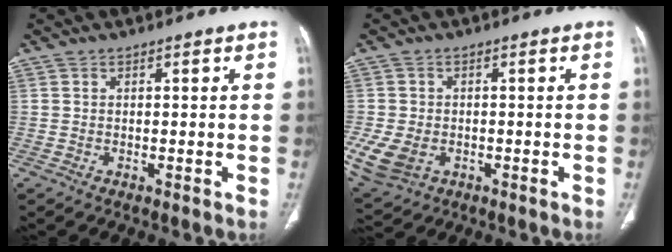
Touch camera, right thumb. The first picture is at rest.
{"total": 8.7, "force": [-2.4, 6.3, 5.5], "torque": [-0.122, 0.000, -0.033]}